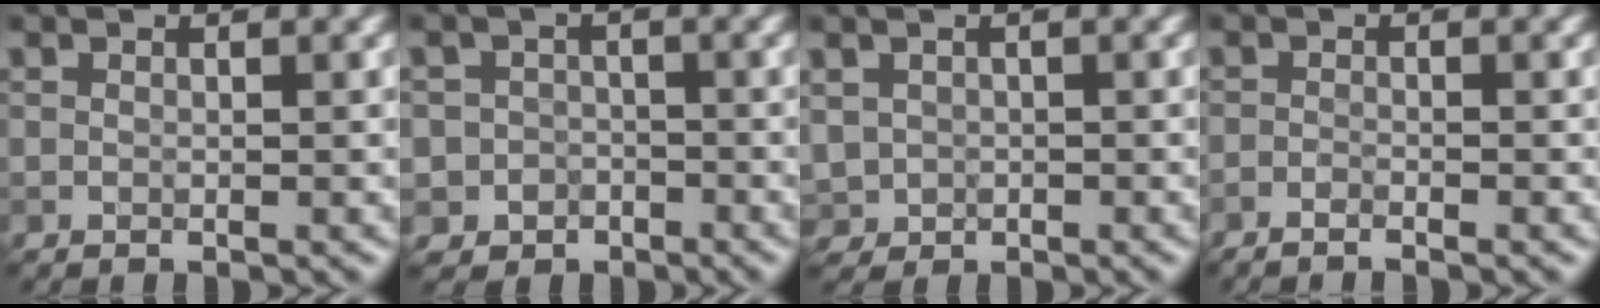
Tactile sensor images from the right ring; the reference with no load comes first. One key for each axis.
{"total": 3.6, "fx": -1.5, "fy": 3.2, "fz": 0.1, "tx": 0.031, "ty": -0.001, "tz": -0.039}
{"total": 2.2, "fx": 0.0, "fy": 2.1, "fz": 0.6, "tx": -0.018, "ty": -0.007, "tz": 0.006}
{"total": 1.2, "fx": -1.0, "fy": 0.1, "fz": 0.7, "tx": -0.017, "ty": 0.001, "tz": -0.022}